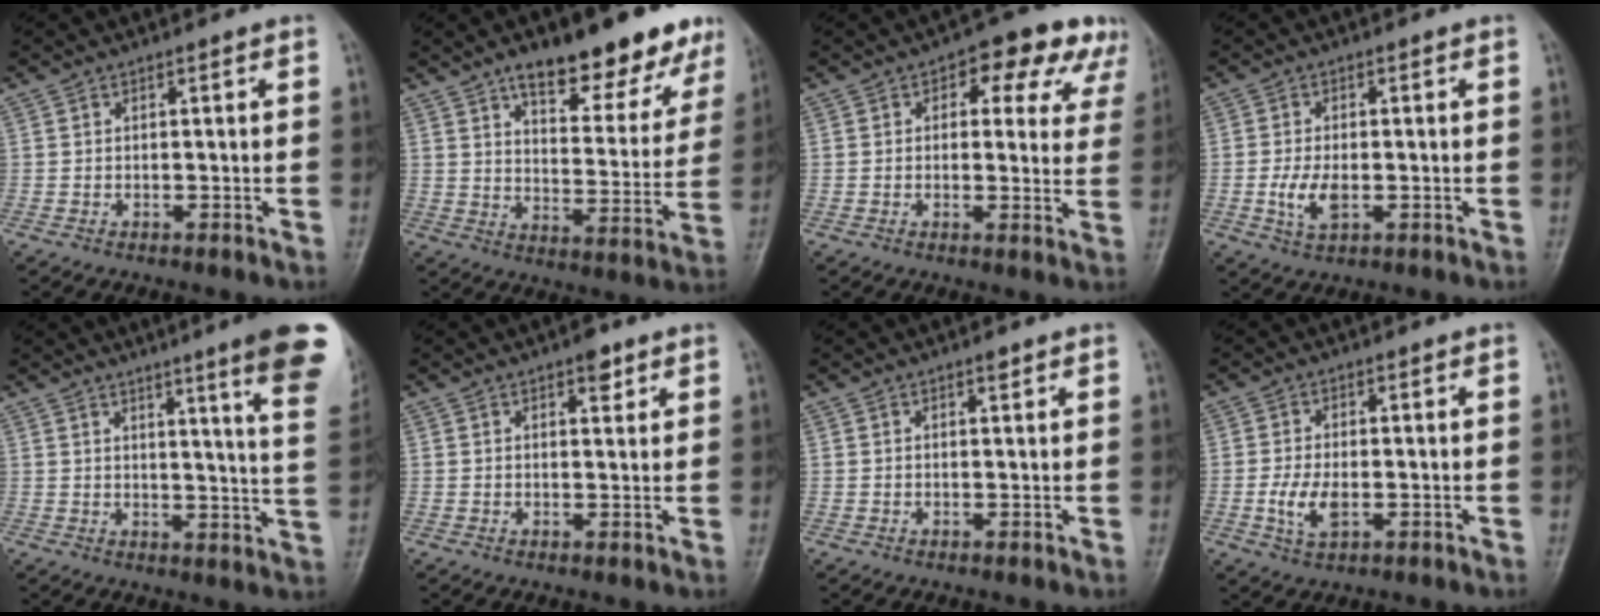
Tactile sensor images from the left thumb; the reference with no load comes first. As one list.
[{"total": 18.9, "force": [13.1, 6.9, 11.8], "torque": [-0.105, -0.064, 0.186]}, {"total": 11.4, "force": [5.9, 6.4, 7.4], "torque": [-0.030, -0.007, 0.060]}, {"total": 5.0, "force": [-0.9, 2.7, 4.1], "torque": [-0.085, -0.005, -0.015]}, {"total": 16.2, "force": [10.1, 0.6, 12.6], "torque": [-0.138, -0.059, 0.109]}, {"total": 3.0, "force": [1.9, 1.4, 1.9], "torque": [-0.015, -0.008, 0.024]}, {"total": 1.0, "force": [0.7, 0.3, 0.6], "torque": [-0.010, -0.004, 0.011]}, {"total": 5.1, "force": [-1.0, 2.8, 4.2], "torque": [-0.088, -0.004, -0.017]}]